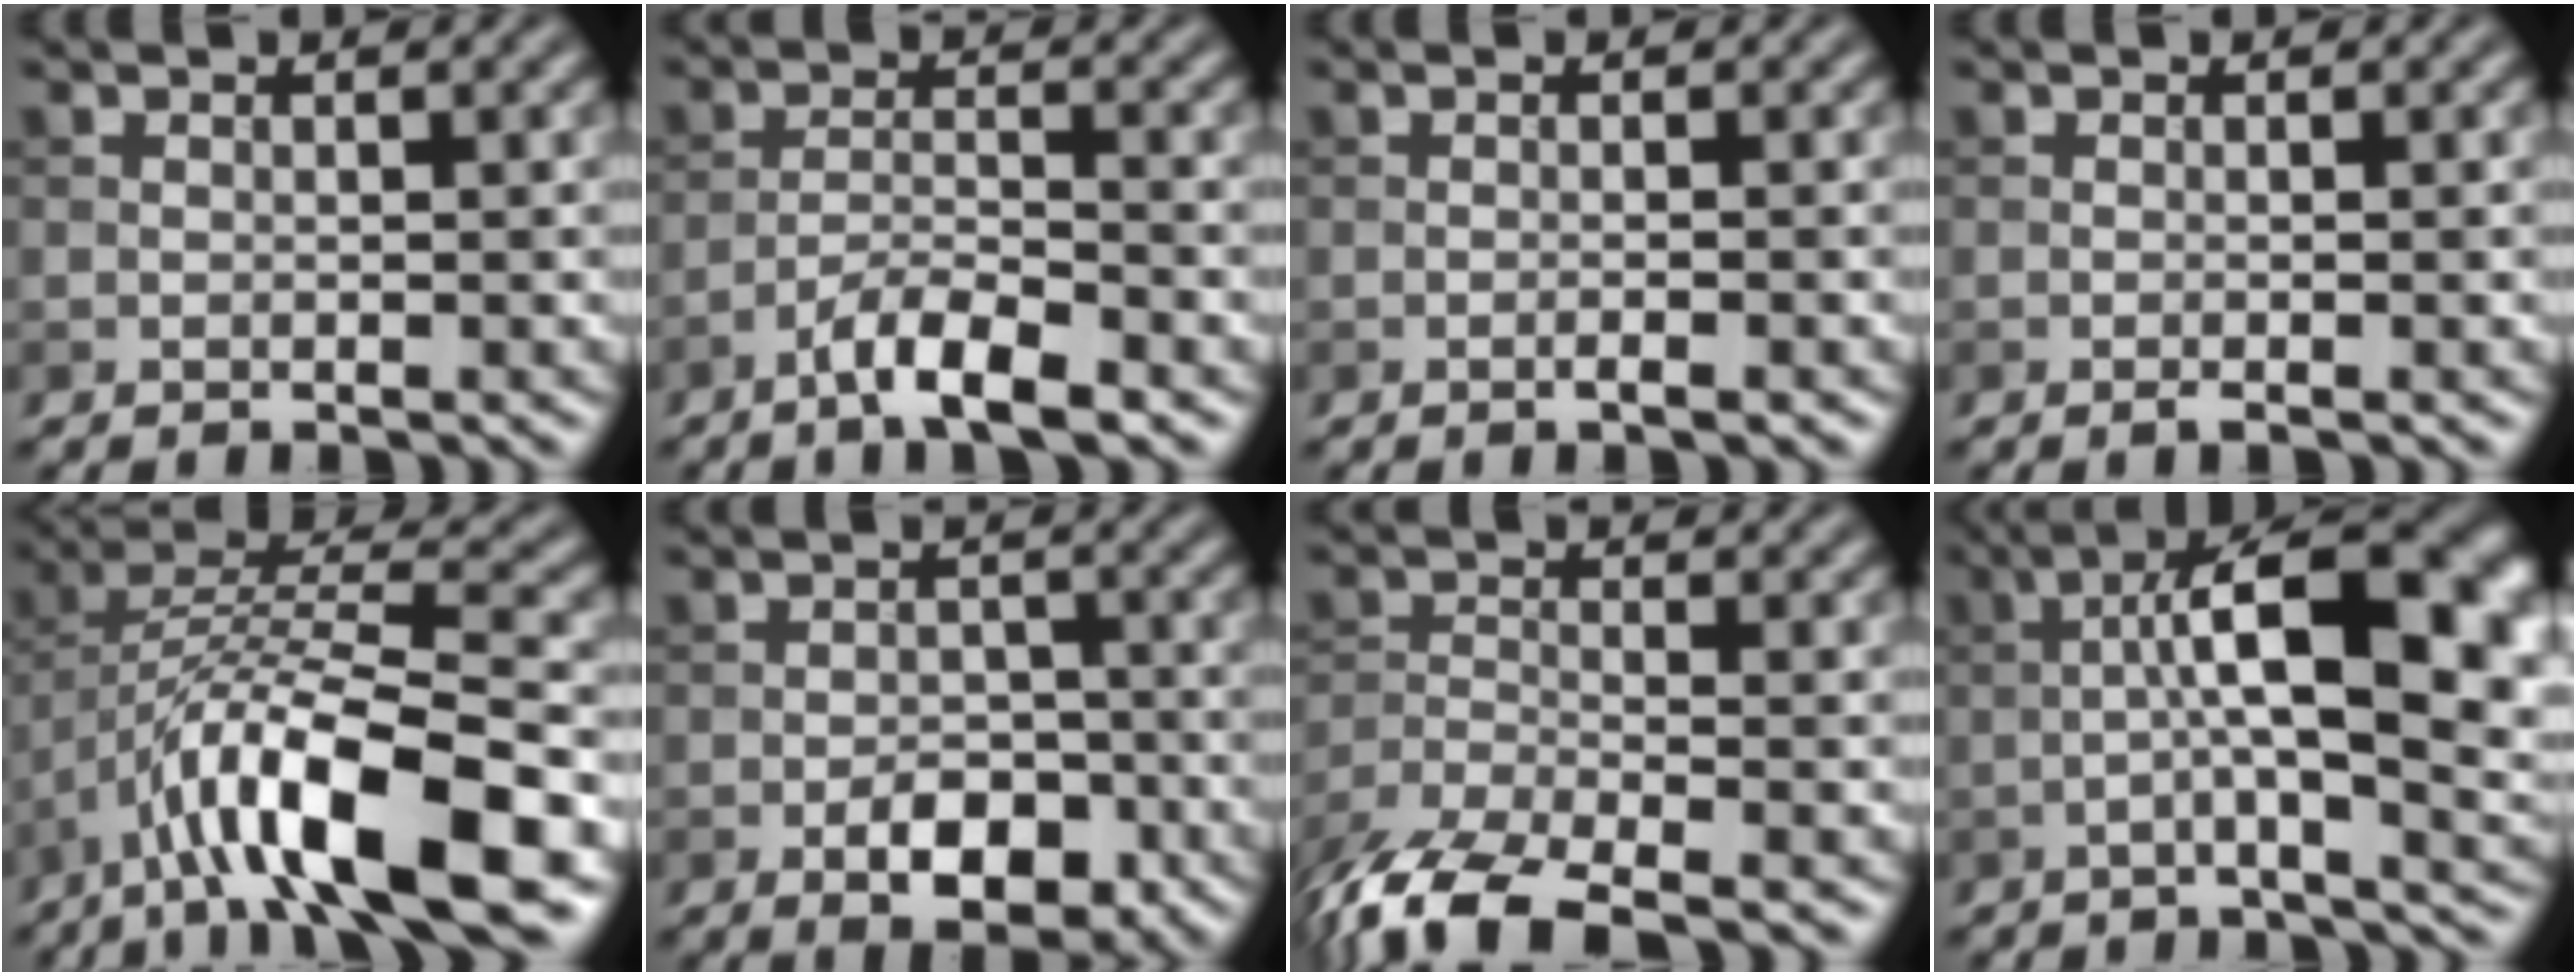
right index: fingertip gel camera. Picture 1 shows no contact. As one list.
[{"total": 4.6, "force": [-3.2, 0.9, 3.2], "torque": [-0.058, 0.004, -0.064]}, {"total": 1.3, "force": [-0.6, 0.2, 1.1], "torque": [-0.015, 0.001, -0.013]}, {"total": 0.8, "force": [-0.4, 0.1, 0.6], "torque": [-0.010, -0.003, -0.008]}, {"total": 12.4, "force": [-6.2, 3.4, 10.2], "torque": [-0.173, 0.011, -0.109]}, {"total": 4.8, "force": [-2.3, 2.7, 3.3], "torque": [-0.044, 0.000, -0.039]}, {"total": 8.3, "force": [-6.1, 2.6, 4.9], "torque": [-0.095, -0.014, -0.126]}, {"total": 13.4, "force": [0.1, 4.1, 12.7], "torque": [-0.191, 0.023, -0.004]}]